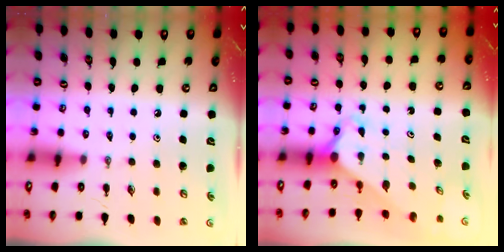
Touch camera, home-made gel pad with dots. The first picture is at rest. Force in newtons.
{"total": 2.7, "press": 2.7, "slide": 0.1}